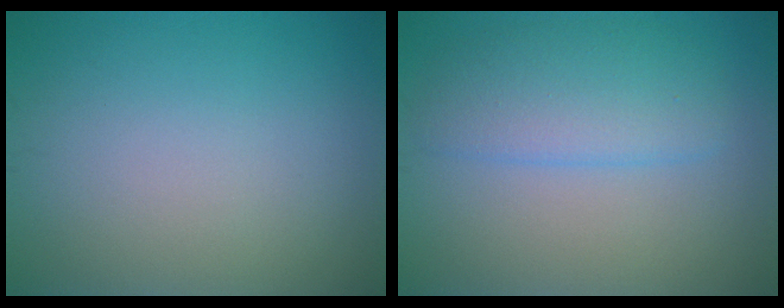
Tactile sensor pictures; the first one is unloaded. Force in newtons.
{"total": 4.0, "press": 4.0, "slide": 0.4}